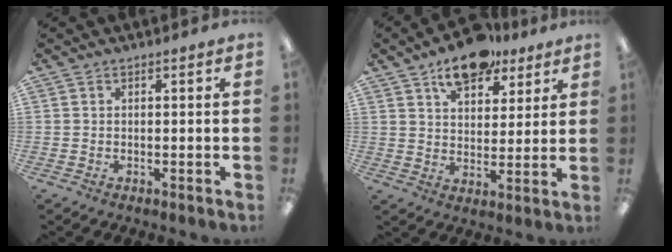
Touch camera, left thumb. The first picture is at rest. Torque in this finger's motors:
{"motor_torque": [1.38, 1.07, 0.82, -0.83, 0.03]}